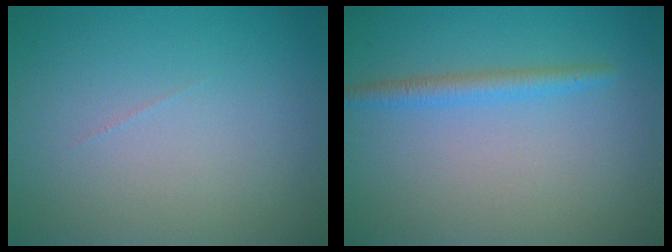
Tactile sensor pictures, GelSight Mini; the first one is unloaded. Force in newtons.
{"total": 1.9, "press": 1.9, "slide": 0.2}